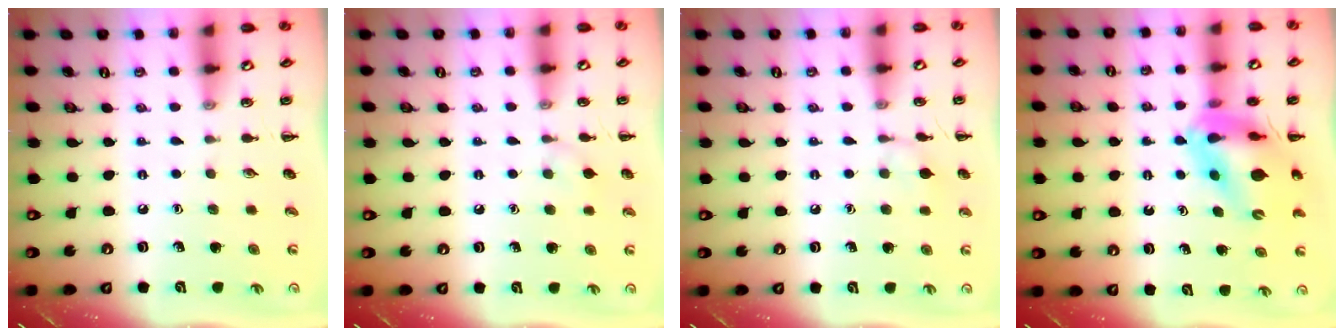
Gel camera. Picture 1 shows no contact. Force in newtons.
{"total": 4.7, "press": 4.4, "slide": 1.7}
{"total": 5.4, "press": 5.1, "slide": 1.9}
{"total": 13.4, "press": 12.8, "slide": 4.0}